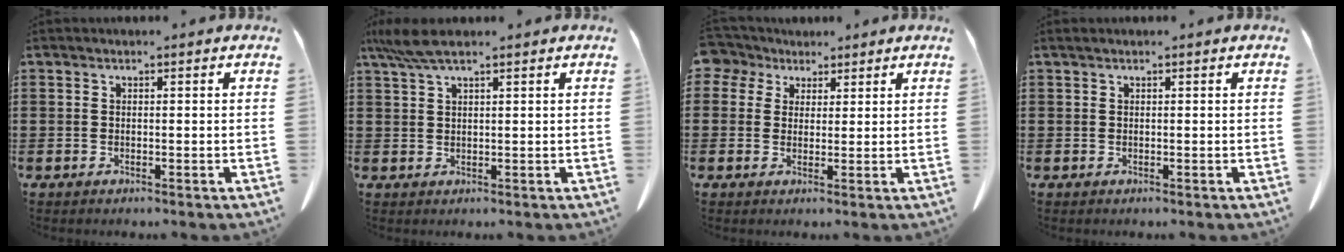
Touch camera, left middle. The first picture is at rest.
{"total": 4.5, "force": [3.1, 0.6, 3.2], "torque": [-0.068, 0.000, 0.056]}
{"total": 3.7, "force": [2.3, 2.8, 0.6], "torque": [-0.022, 0.006, 0.039]}
{"total": 0.0}